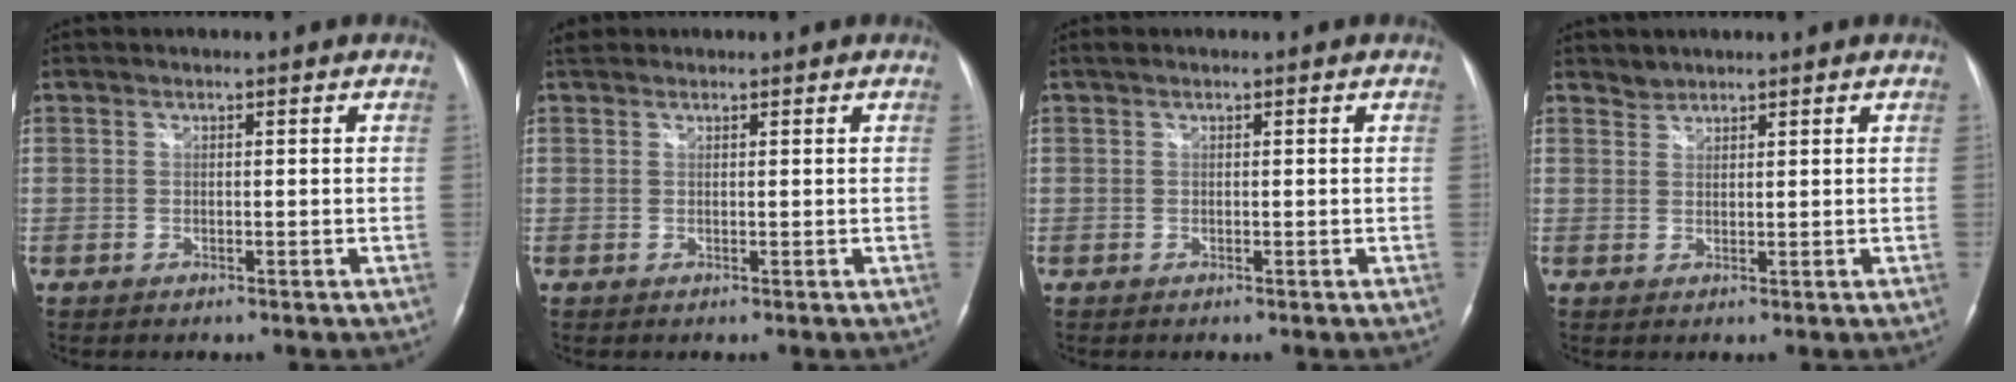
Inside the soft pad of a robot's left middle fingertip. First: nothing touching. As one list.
[{"total": 1.5, "force": [1.3, 0.8, 0.2], "torque": [-0.008, 0.020, 0.021]}, {"total": 0.6, "force": [0.4, 0.2, 0.3], "torque": [-0.012, 0.012, 0.007]}, {"total": 1.5, "force": [1.4, 0.4, -0.3], "torque": [0.008, 0.003, 0.026]}]